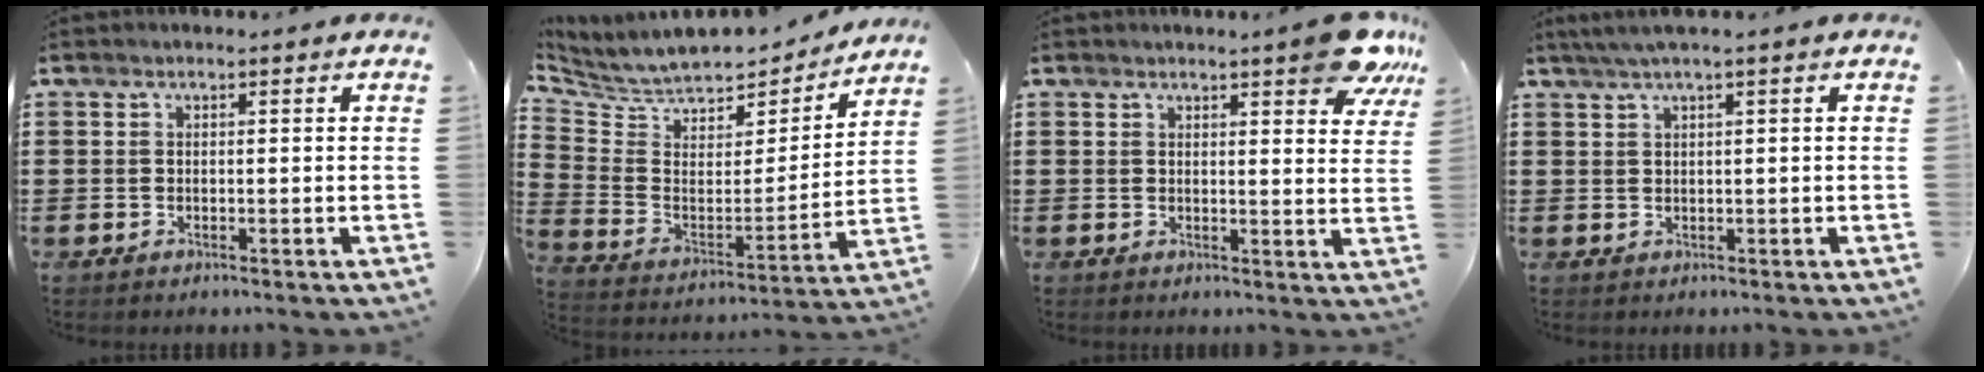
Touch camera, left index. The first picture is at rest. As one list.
[{"total": 5.8, "force": [5.5, 1.8, 0.5], "torque": [-0.050, -0.048, 0.091]}, {"total": 7.2, "force": [5.6, 1.1, 4.4], "torque": [-0.061, -0.020, 0.094]}, {"total": 1.9, "force": [0.7, -0.1, 1.7], "torque": [-0.031, -0.001, 0.013]}]